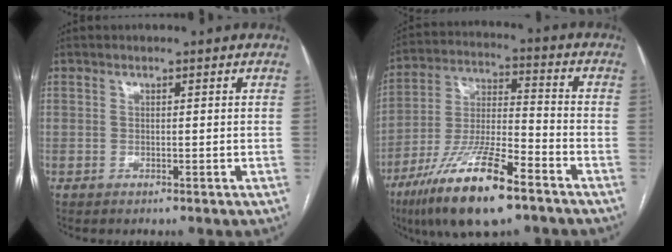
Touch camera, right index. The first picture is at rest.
{"total": 16.6, "force": [-10.4, 2.9, 12.6], "torque": [-0.259, -0.028, -0.188]}